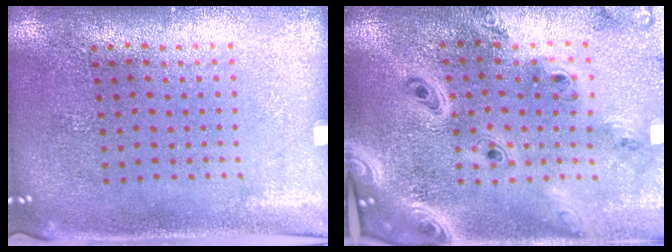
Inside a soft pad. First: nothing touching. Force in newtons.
{"total": 3.4, "press": 2.8, "slide": 2.0}